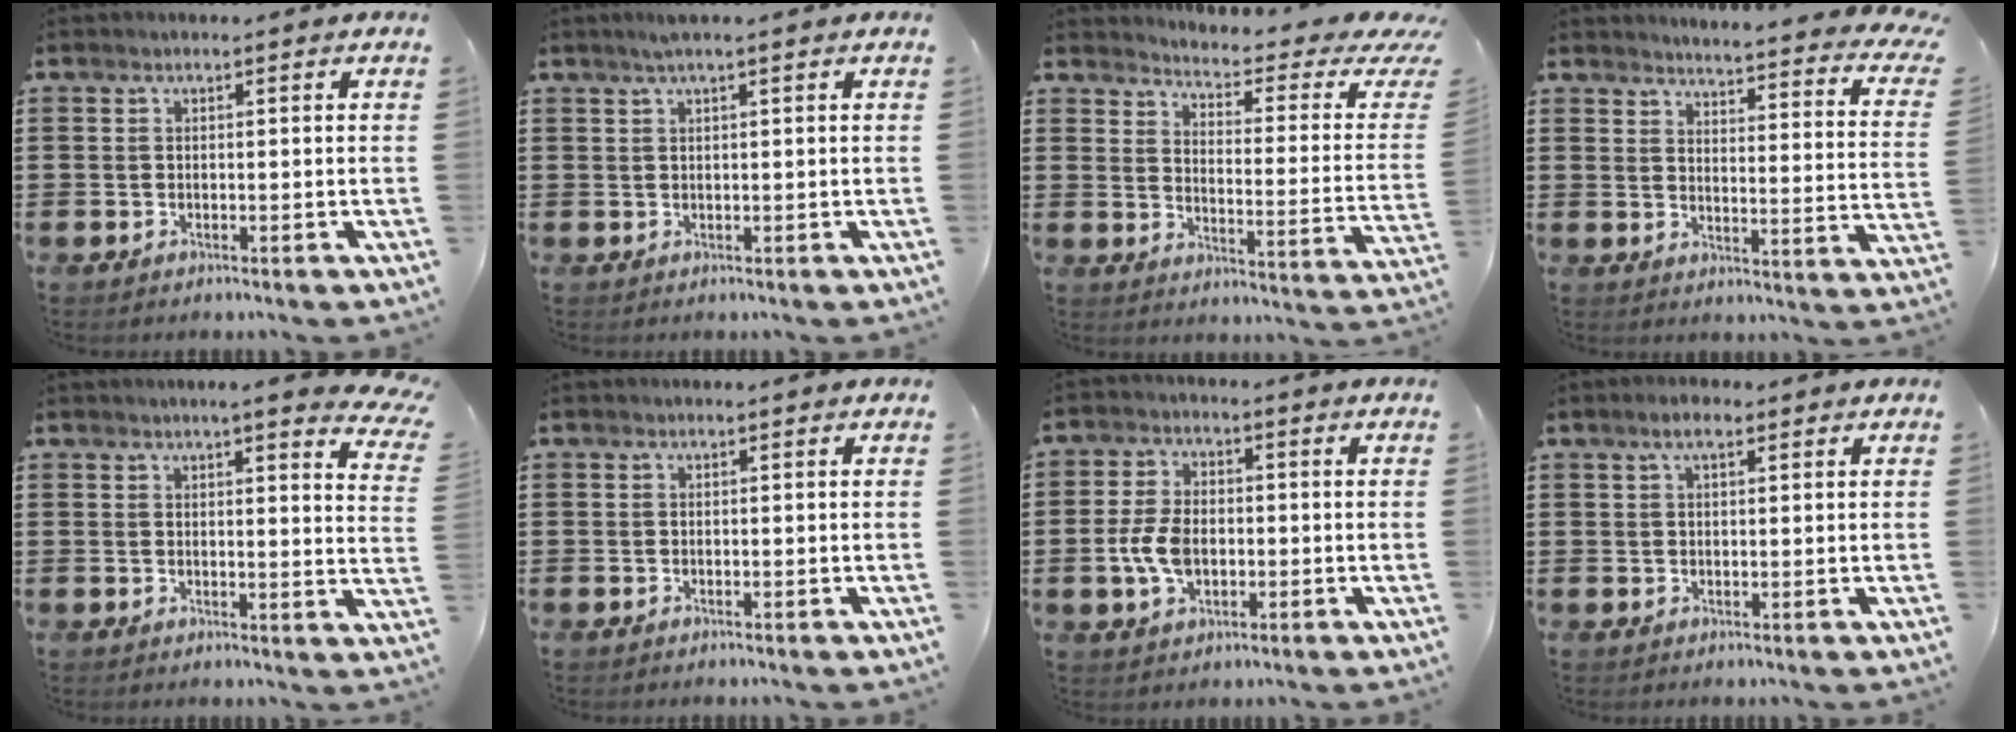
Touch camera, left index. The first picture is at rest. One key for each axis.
{"total": 1.5, "fx": 1.0, "fy": -0.1, "fz": 1.1, "tx": -0.022, "ty": 0.002, "tz": 0.017}
{"total": 3.4, "fx": 2.7, "fy": -0.1, "fz": 2.1, "tx": -0.041, "ty": -0.036, "tz": 0.034}
{"total": 3.8, "fx": 3.5, "fy": -0.3, "fz": 1.4, "tx": -0.040, "ty": -0.036, "tz": 0.054}
{"total": 4.3, "fx": 3.7, "fy": -0.4, "fz": 2.2, "tx": -0.042, "ty": -0.020, "tz": 0.060}
{"total": 0.0}
{"total": 6.6, "fx": -1.0, "fy": 4.2, "fz": 5.1, "tx": -0.125, "ty": 0.001, "tz": -0.026}
{"total": 3.0, "fx": 1.7, "fy": 1.0, "fz": 2.2, "tx": -0.048, "ty": 0.008, "tz": 0.030}